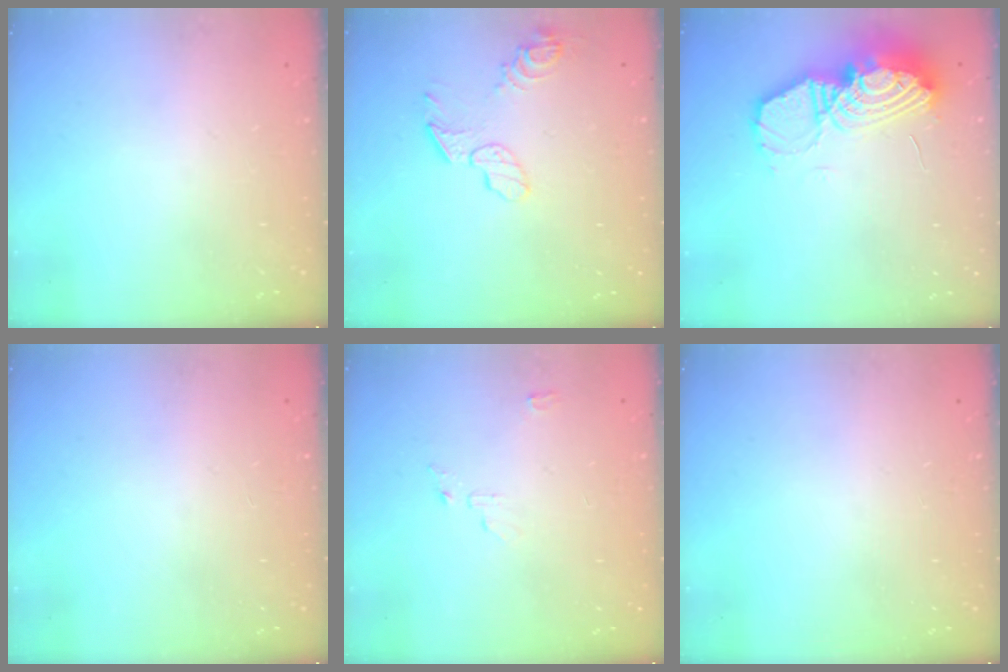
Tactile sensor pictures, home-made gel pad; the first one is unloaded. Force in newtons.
{"total": 8.1, "press": 8.1, "slide": 0.1}
{"total": 17.8, "press": 17.7, "slide": 1.8}
{"total": 1.2, "press": 1.1, "slide": 0.2}
{"total": 4.7, "press": 4.6, "slide": 0.6}
{"total": 0.0}